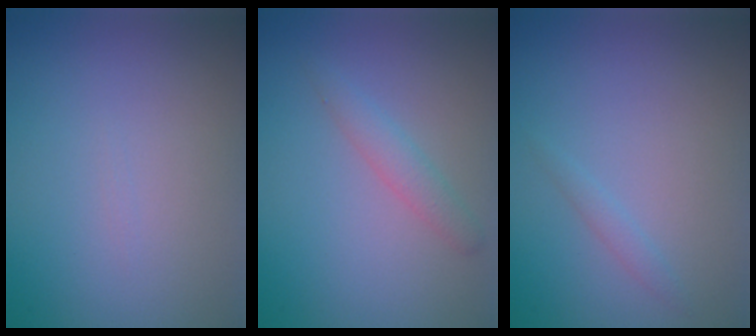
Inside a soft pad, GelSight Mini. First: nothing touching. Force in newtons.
{"total": 1.7, "press": 1.7, "slide": 0.1}
{"total": 0.9, "press": 0.9, "slide": 0.1}